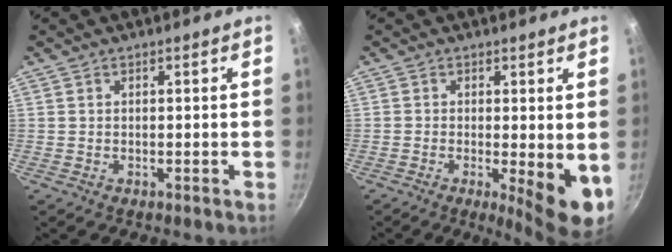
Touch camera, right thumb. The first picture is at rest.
{"total": 7.8, "force": [-1.2, 2.0, 7.4], "torque": [-0.093, -0.011, -0.011]}